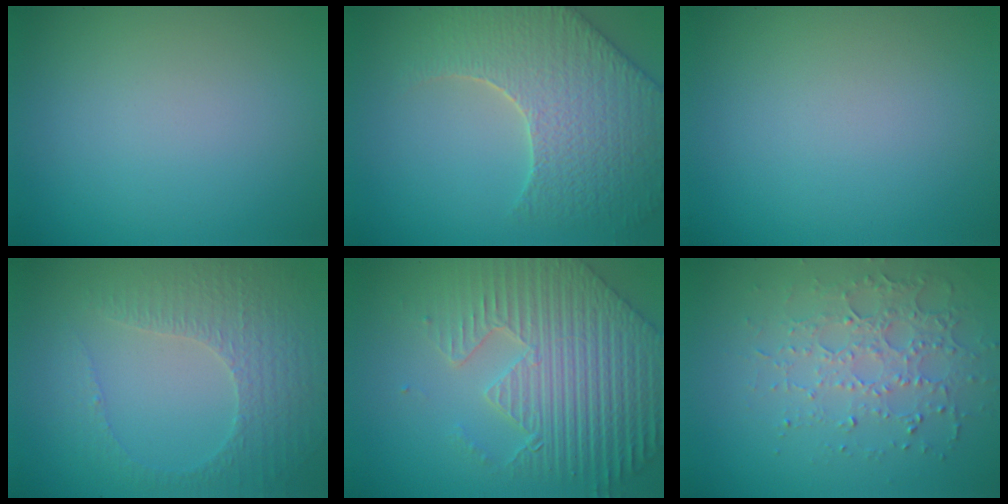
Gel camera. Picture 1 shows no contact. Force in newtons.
{"total": 7.1, "press": 5.9, "slide": 4.0}
{"total": 0.0}
{"total": 4.6, "press": 3.3, "slide": 3.2}
{"total": 8.2, "press": 6.4, "slide": 5.1}
{"total": 3.5, "press": 3.3, "slide": 1.0}